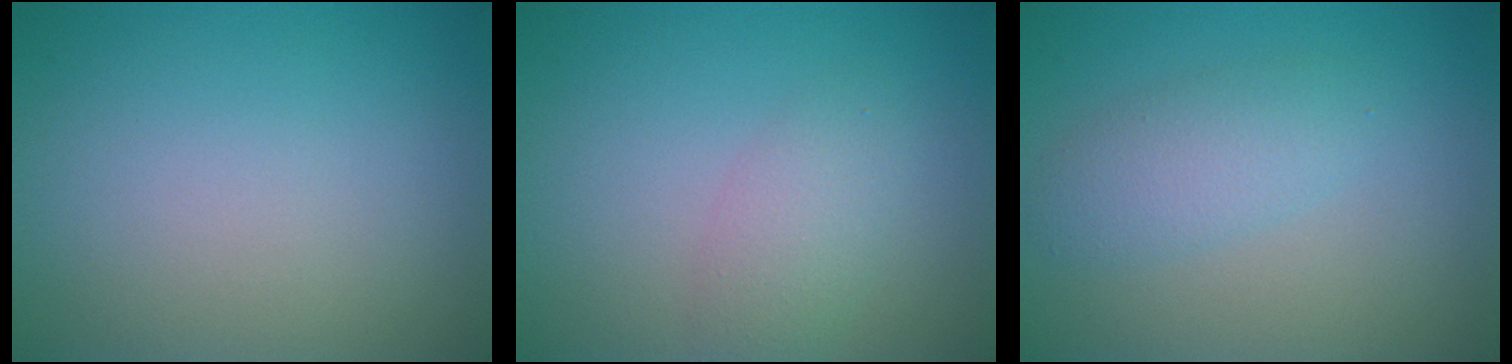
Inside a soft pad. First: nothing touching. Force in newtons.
{"total": 2.3, "press": 2.3, "slide": 0.1}
{"total": 2.7, "press": 2.7, "slide": 0.1}